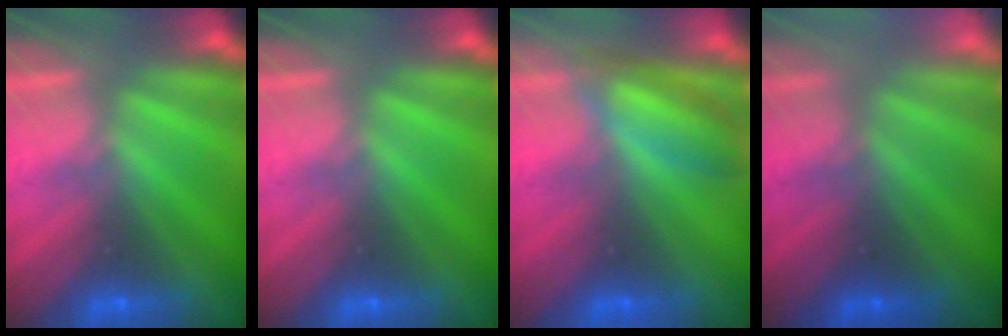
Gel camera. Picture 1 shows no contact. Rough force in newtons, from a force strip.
{"total": 0.0}
{"total": 5.0}
{"total": 2.3}